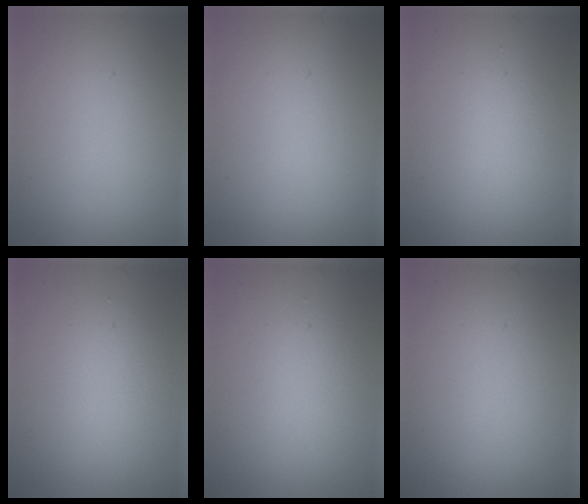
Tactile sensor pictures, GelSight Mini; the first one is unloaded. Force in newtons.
{"total": 0.0}
{"total": 1.7, "press": 1.7, "slide": 0.1}
{"total": 2.1, "press": 2.1, "slide": 0.1}
{"total": 2.0, "press": 2.0, "slide": 0.1}
{"total": 0.0}